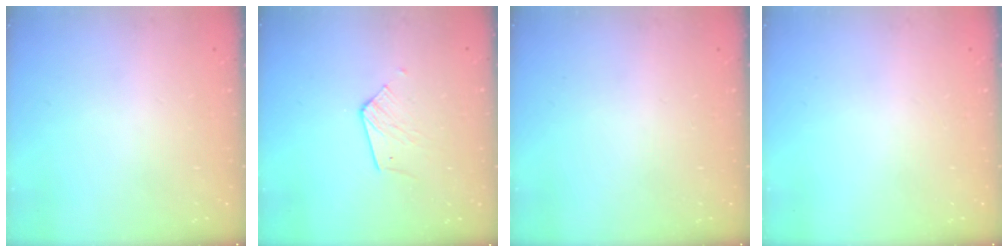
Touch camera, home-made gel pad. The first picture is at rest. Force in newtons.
{"total": 5.9, "press": 5.9, "slide": 0.5}
{"total": 0.0}
{"total": 0.0}